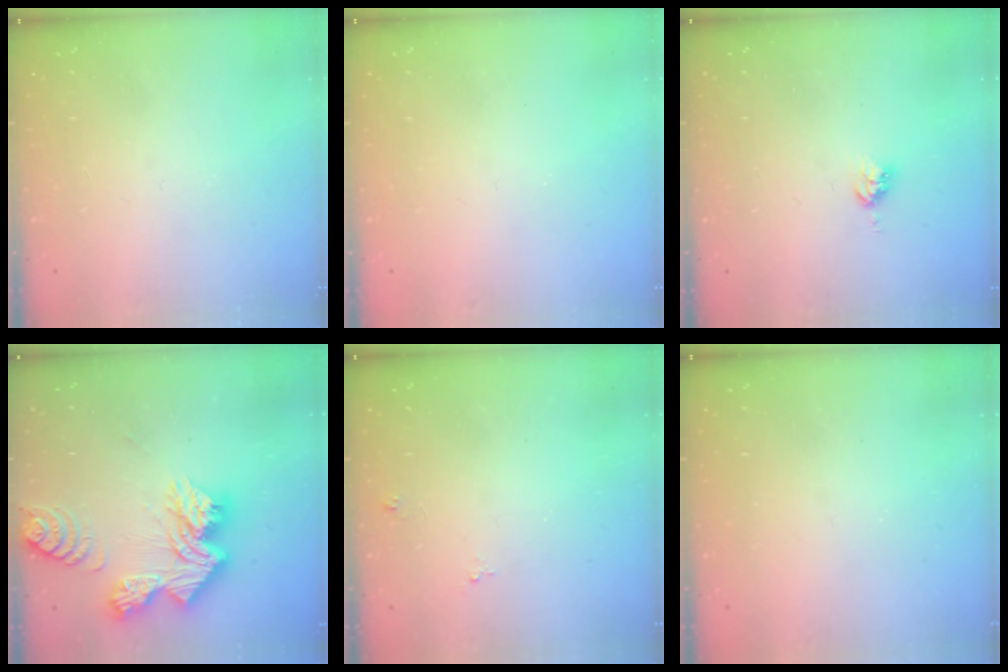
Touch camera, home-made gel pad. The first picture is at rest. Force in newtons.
{"total": 0.0}
{"total": 3.7, "press": 3.7, "slide": 0.5}
{"total": 20.1, "press": 20.0, "slide": 1.8}
{"total": 4.1, "press": 4.1, "slide": 0.4}
{"total": 0.0}